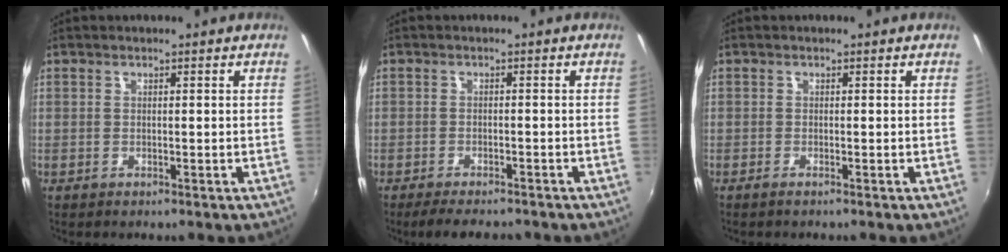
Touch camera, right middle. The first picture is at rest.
{"total": 6.7, "force": [-5.6, 1.8, 3.1], "torque": [-0.070, -0.018, -0.088]}
{"total": 0.8, "force": [-0.6, -0.1, 0.6], "torque": [-0.012, -0.003, -0.012]}